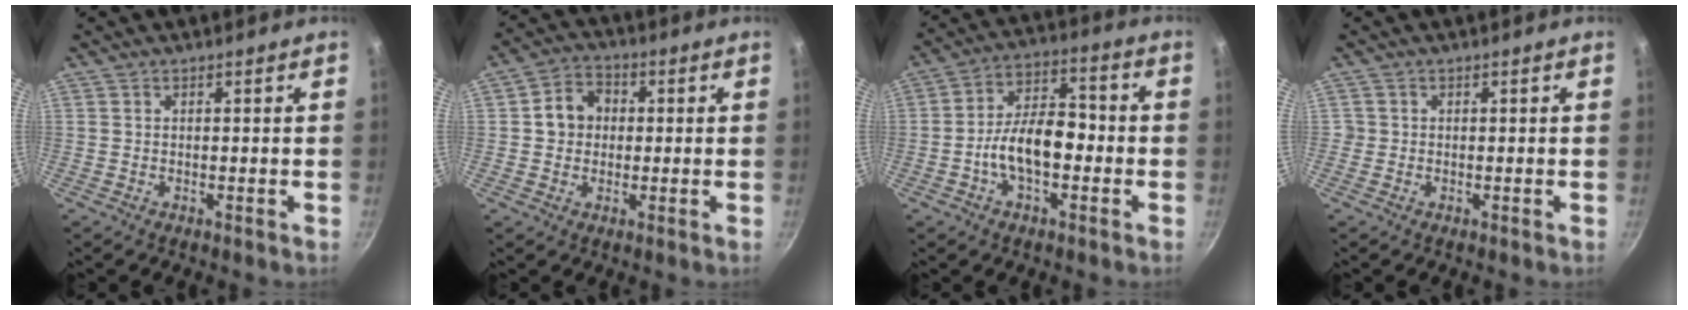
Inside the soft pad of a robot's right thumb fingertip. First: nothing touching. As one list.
[{"total": 7.0, "force": [0.5, 5.9, 3.7], "torque": [-0.044, 0.017, 0.000]}, {"total": 11.7, "force": [-2.5, 6.4, 9.4], "torque": [-0.156, 0.039, -0.053]}, {"total": 1.0, "force": [-0.1, 1.0, 0.1], "torque": [0.005, 0.004, -0.003]}]